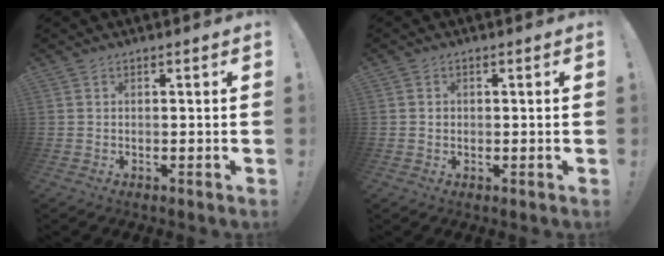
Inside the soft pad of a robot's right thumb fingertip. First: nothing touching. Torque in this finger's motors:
{"motor_torque": [-0.12, -0.01, -0.15, 0.05, -0.01]}